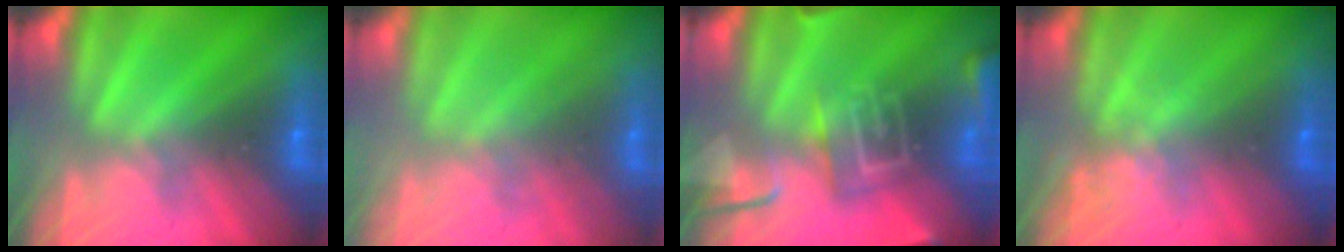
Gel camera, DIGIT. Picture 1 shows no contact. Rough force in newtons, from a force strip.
{"total": 2.5}
{"total": 9.0}
{"total": 3.9}